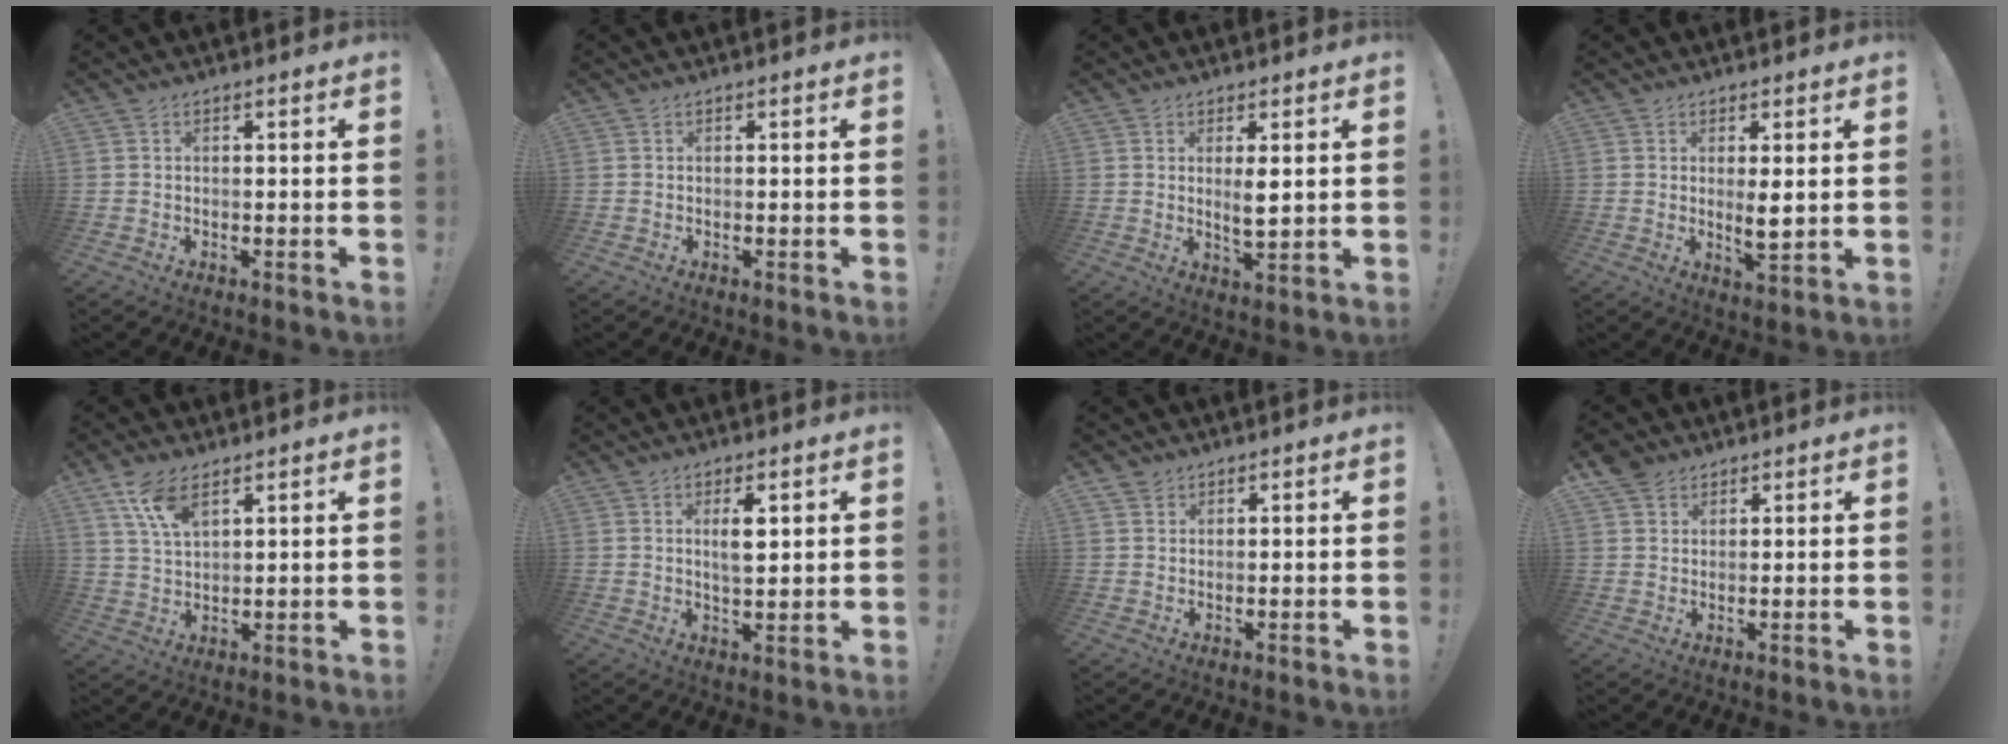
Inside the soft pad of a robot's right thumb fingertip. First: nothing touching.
{"total": 0.0}
{"total": 4.5, "force": [1.4, 1.2, 4.2], "torque": [-0.068, -0.017, 0.018]}
{"total": 4.6, "force": [1.0, 1.1, 4.4], "torque": [-0.067, -0.019, 0.014]}
{"total": 8.4, "force": [5.4, 3.6, 5.4], "torque": [-0.102, -0.019, 0.101]}
{"total": 5.8, "force": [2.3, 2.2, 4.8], "torque": [-0.080, -0.009, 0.036]}
{"total": 1.9, "force": [1.5, 1.1, 0.1], "torque": [0.004, -0.008, 0.028]}
{"total": 4.4, "force": [3.2, 2.9, 0.8], "torque": [-0.013, -0.016, 0.061]}